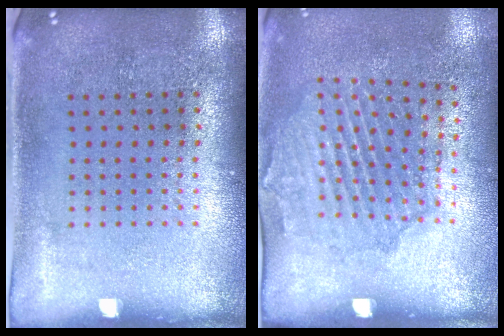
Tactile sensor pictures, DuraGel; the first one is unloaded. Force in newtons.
{"total": 1.6, "press": 1.4, "slide": 0.7}